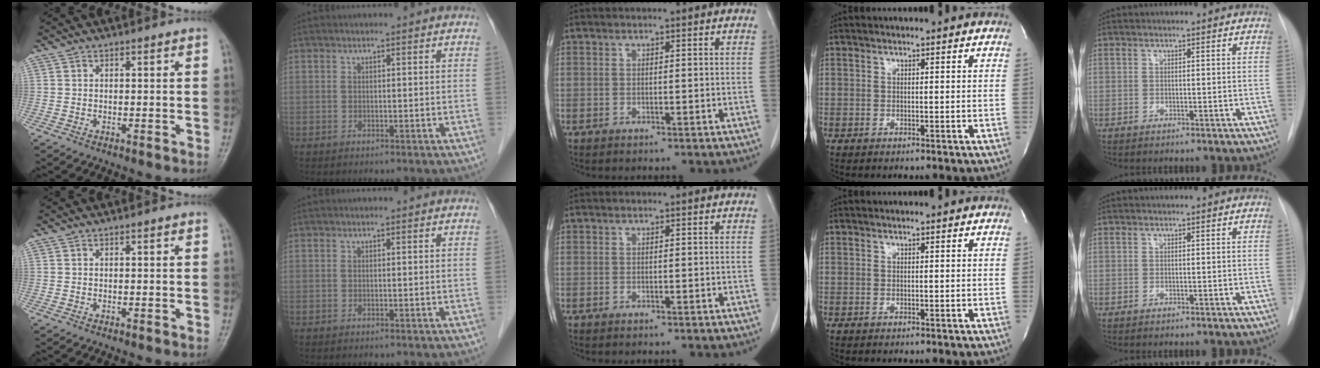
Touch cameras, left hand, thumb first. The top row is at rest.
{}